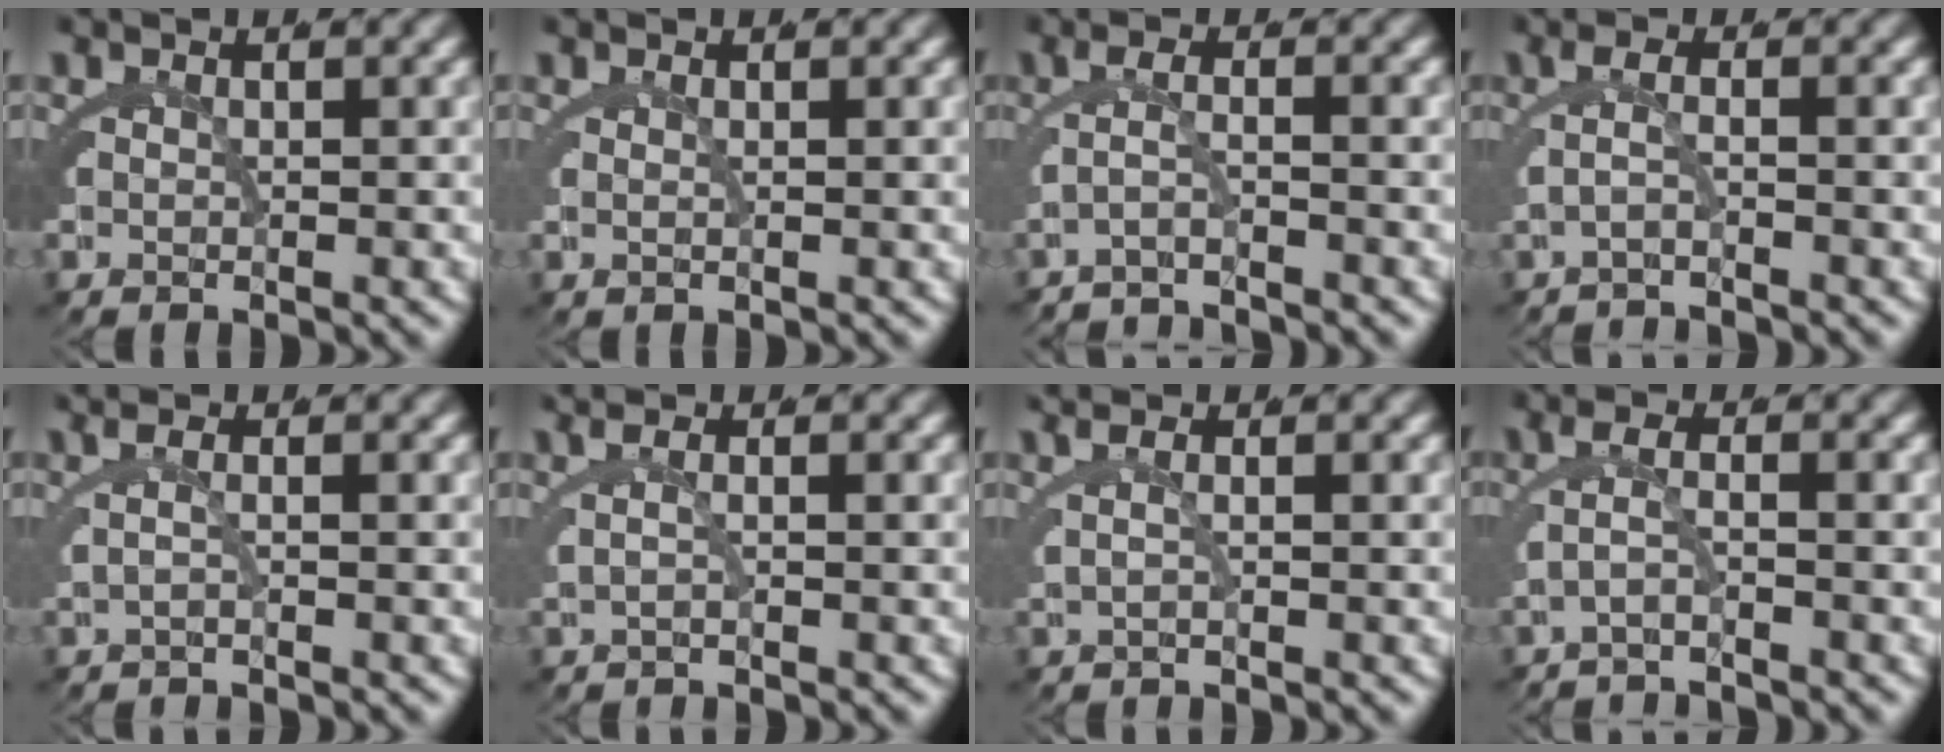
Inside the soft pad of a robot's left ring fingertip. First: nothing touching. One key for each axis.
{"total": 0.7, "fx": 0.4, "fy": 0.0, "fz": 0.6, "tx": -0.010, "ty": 0.003, "tz": 0.004}
{"total": 2.7, "fx": -2.2, "fy": 0.0, "fz": 1.5, "tx": -0.034, "ty": -0.013, "tz": -0.029}
{"total": 1.8, "fx": -1.1, "fy": -0.2, "fz": 1.4, "tx": -0.034, "ty": -0.005, "tz": -0.015}
{"total": 1.5, "fx": -0.1, "fy": -0.1, "fz": 1.5, "tx": -0.030, "ty": 0.008, "tz": -0.002}
{"total": 1.6, "fx": 0.1, "fy": 0.1, "fz": 1.6, "tx": -0.030, "ty": 0.010, "tz": -0.001}
{"total": 1.6, "fx": 0.3, "fy": 0.3, "fz": 1.5, "tx": -0.028, "ty": 0.012, "tz": 0.003}
{"total": 2.1, "fx": -1.4, "fy": -0.1, "fz": 1.6, "tx": -0.034, "ty": -0.006, "tz": -0.021}